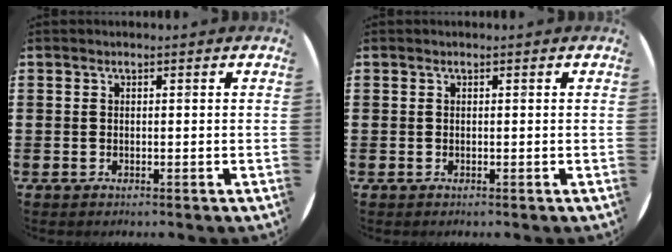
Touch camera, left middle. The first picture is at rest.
{"total": 0.0}